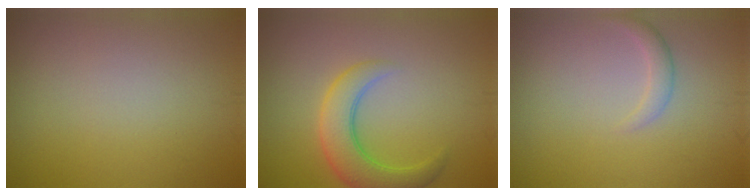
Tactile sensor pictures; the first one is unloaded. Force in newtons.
{"total": 4.8, "press": 4.8, "slide": 0.2}
{"total": 1.2, "press": 1.2, "slide": 0.0}